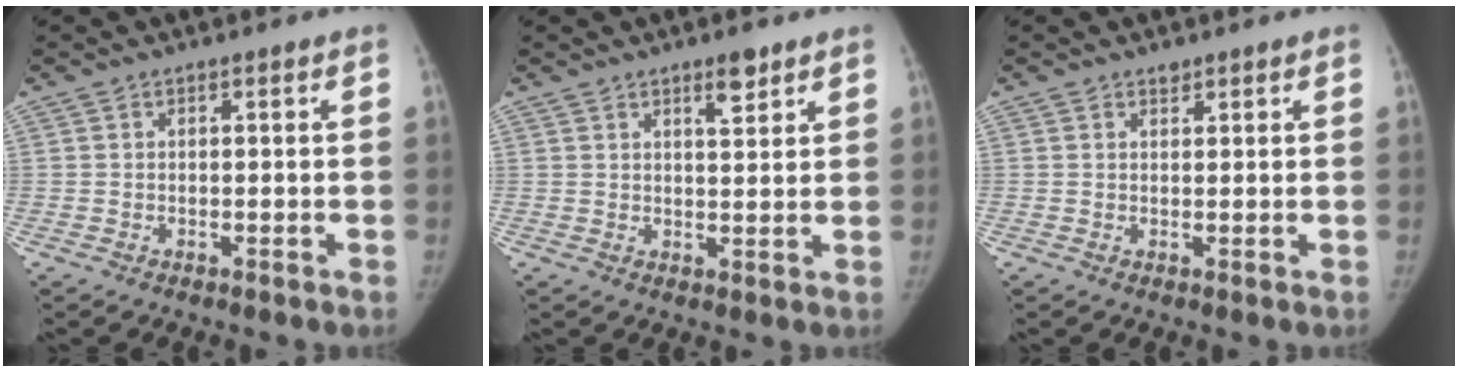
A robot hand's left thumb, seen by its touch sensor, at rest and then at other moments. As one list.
[{"total": 4.1, "force": [2.8, 1.2, 2.8], "torque": [-0.032, -0.018, 0.043]}, {"total": 1.2, "force": [1.0, 0.6, 0.3], "torque": [0.000, -0.007, 0.014]}]